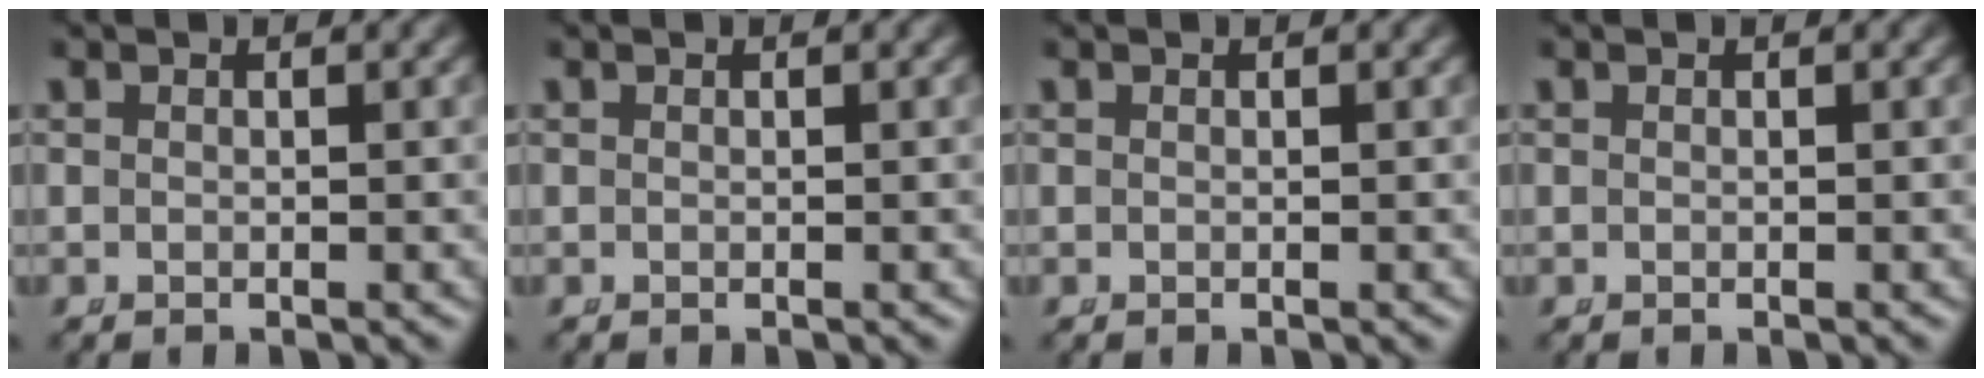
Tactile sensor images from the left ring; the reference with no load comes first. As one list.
[{"total": 0.0}, {"total": 0.0}, {"total": 0.0}]